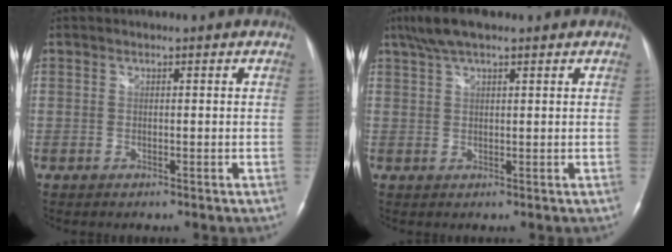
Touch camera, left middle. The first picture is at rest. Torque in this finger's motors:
{"motor_torque": [0.36, -0.02, -0.03, 0.03]}